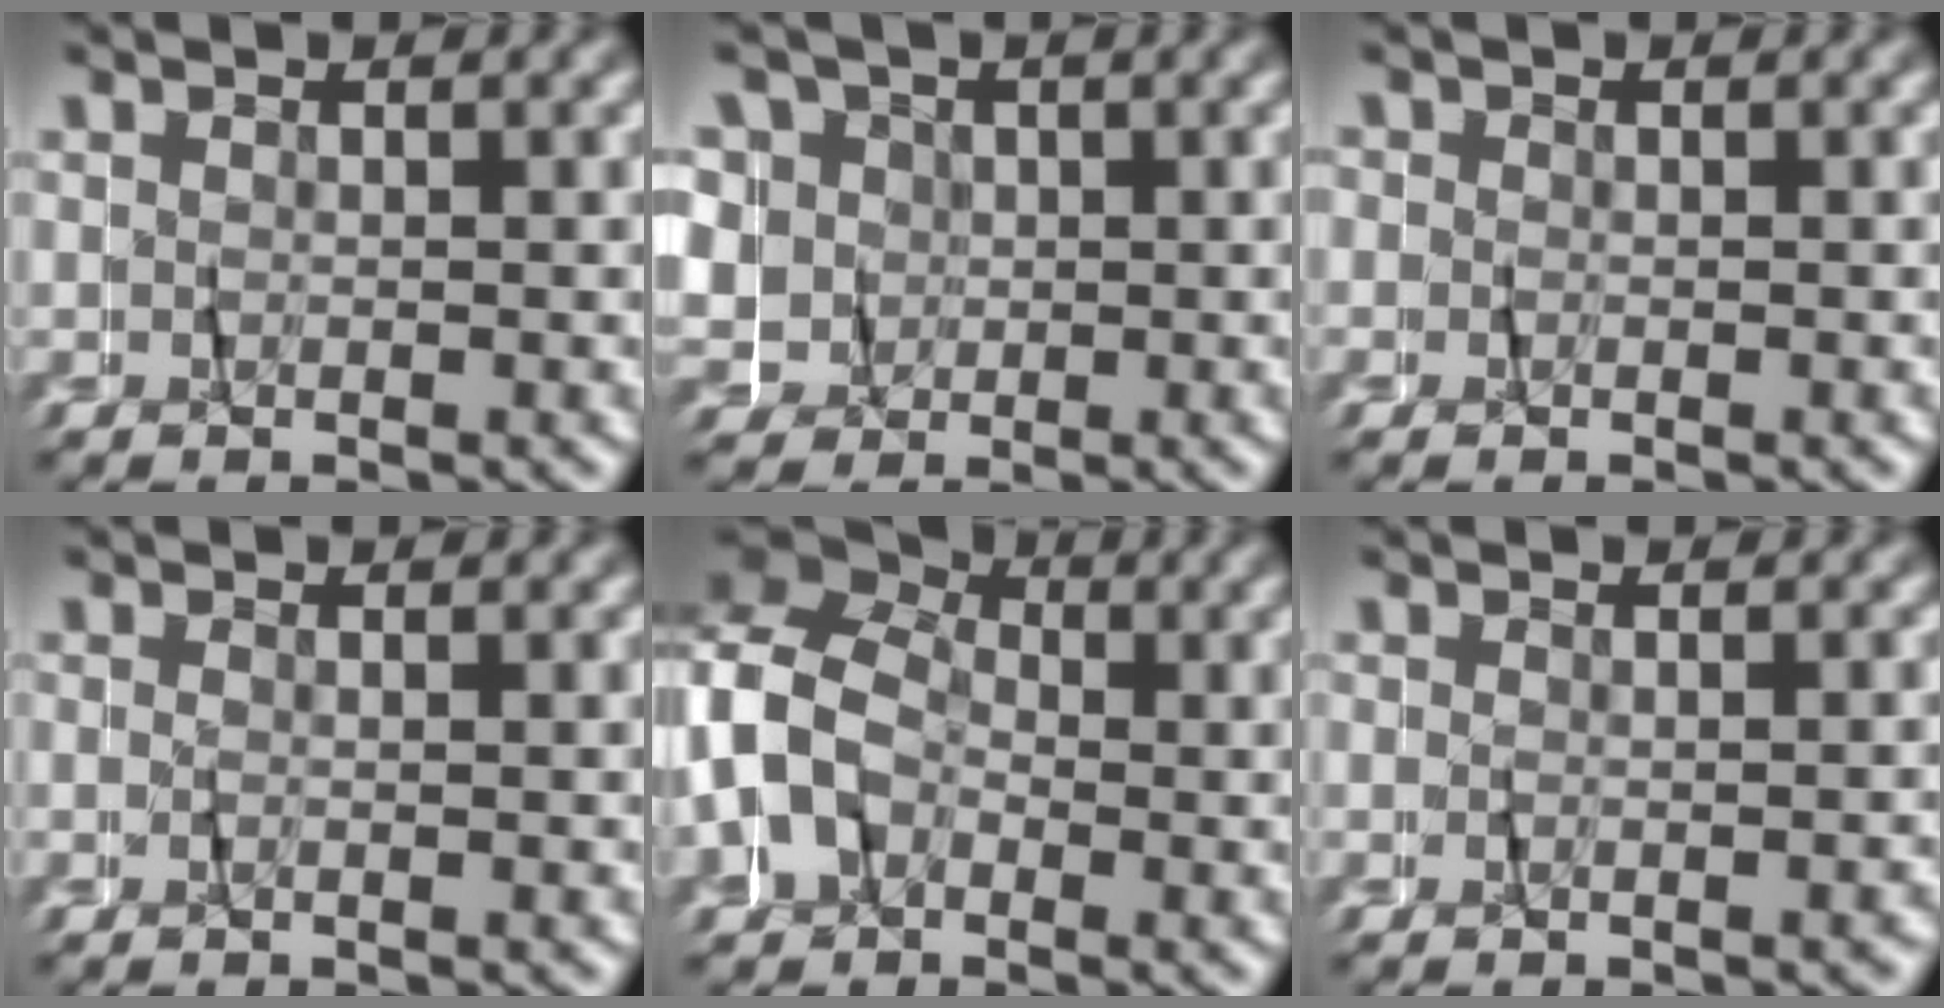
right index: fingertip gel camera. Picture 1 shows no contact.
{"total": 9.8, "force": [-0.1, 9.3, 3.1], "torque": [-0.105, -0.021, -0.004]}
{"total": 1.3, "force": [0.1, 1.2, 0.5], "torque": [-0.018, -0.004, 0.003]}
{"total": 1.1, "force": [-0.7, -0.8, -0.2], "torque": [0.003, 0.001, -0.015]}
{"total": 12.7, "force": [-0.4, 11.8, 4.7], "torque": [-0.156, -0.015, -0.026]}
{"total": 1.3, "force": [-1.0, -0.9, 0.0], "torque": [-0.001, -0.001, -0.016]}